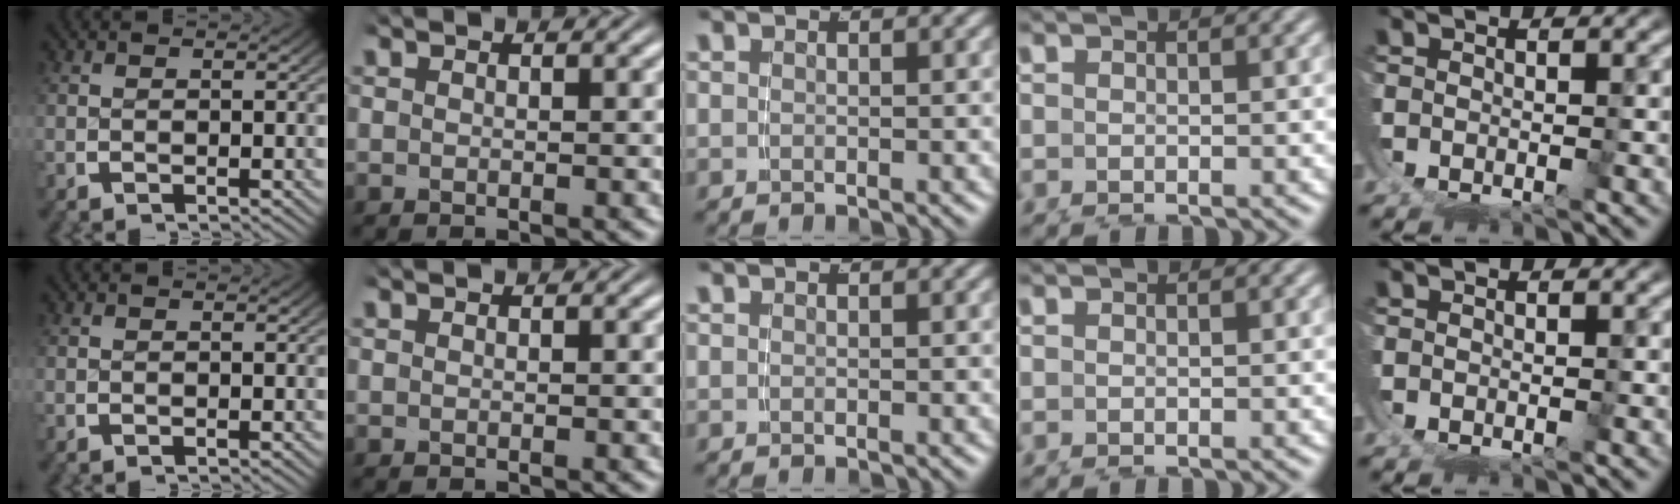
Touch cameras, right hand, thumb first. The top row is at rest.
{}